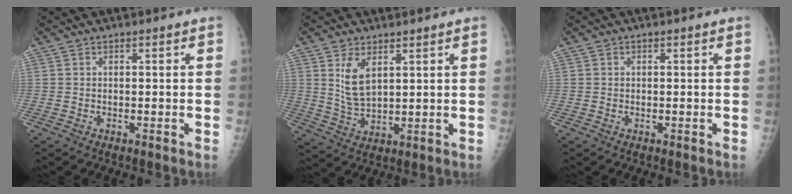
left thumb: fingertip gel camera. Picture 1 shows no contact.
{"total": 6.3, "force": [2.9, 3.2, 4.7], "torque": [-0.081, -0.020, 0.066]}
{"total": 0.0}